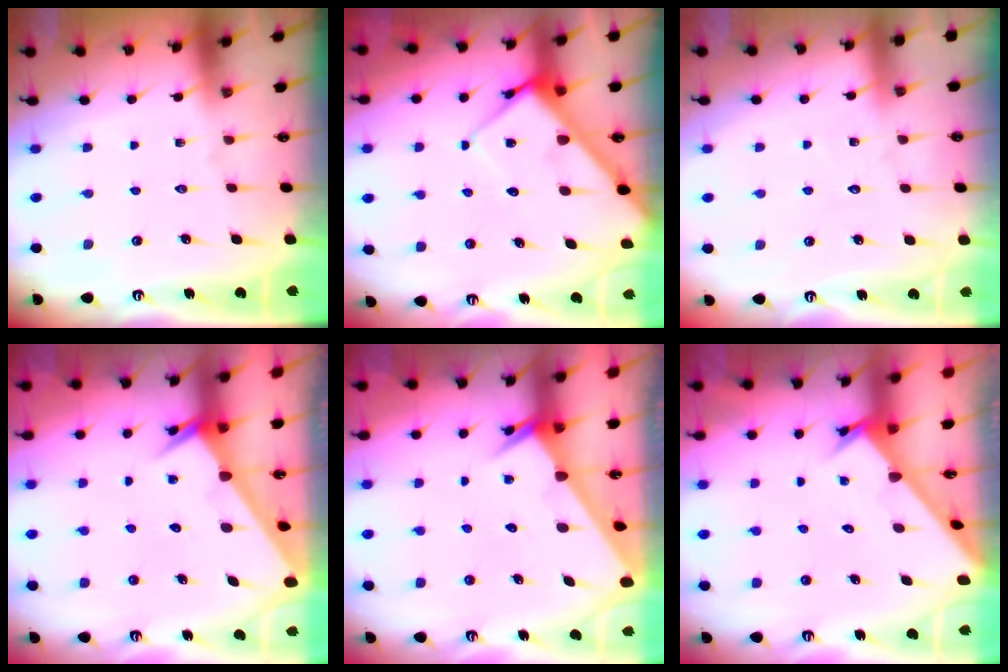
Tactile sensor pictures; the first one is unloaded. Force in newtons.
{"total": 7.1, "press": 7.1, "slide": 0.7}
{"total": 2.7, "press": 2.7, "slide": 0.3}
{"total": 2.5, "press": 2.5, "slide": 0.1}
{"total": 2.5, "press": 2.5, "slide": 0.1}
{"total": 2.7, "press": 2.7, "slide": 0.3}